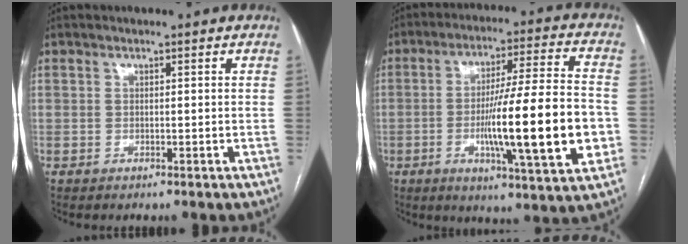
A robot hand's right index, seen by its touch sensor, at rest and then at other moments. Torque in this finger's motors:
{"motor_torque": [2.14, 0.00, 1.05, 0.21]}